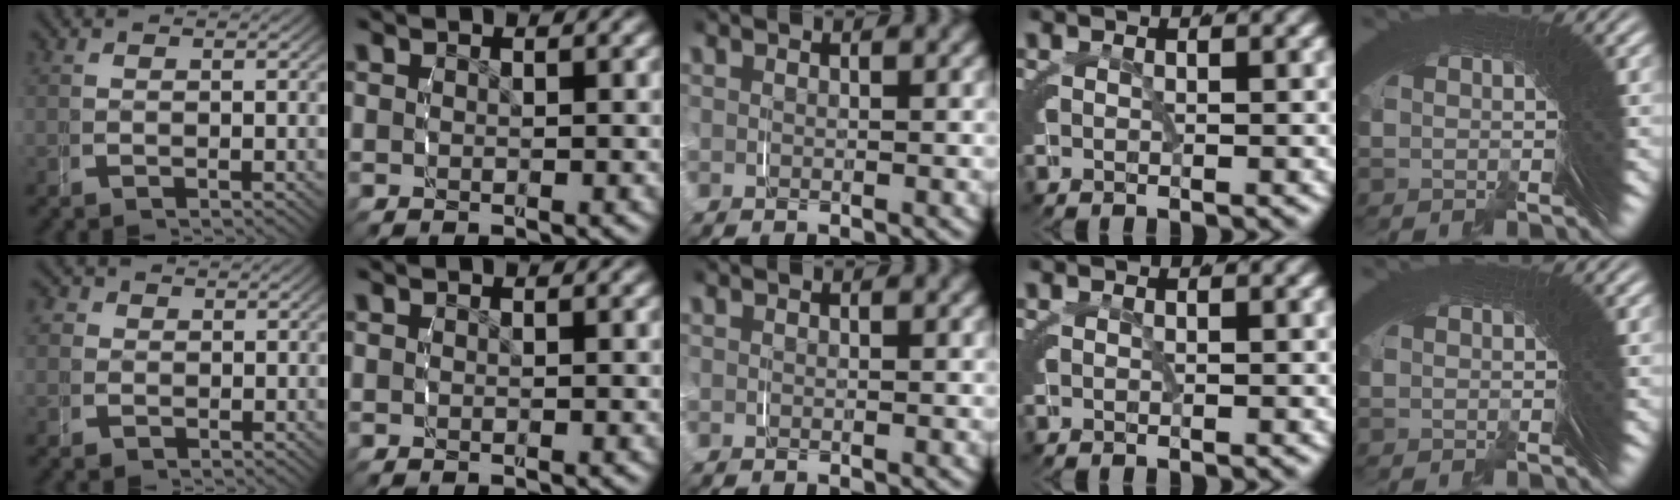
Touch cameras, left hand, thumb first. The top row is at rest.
{"thumb": {"total": 2.9, "force": [0.2, 2.8, 0.8], "torque": [-0.005, -0.002, -0.004]}}